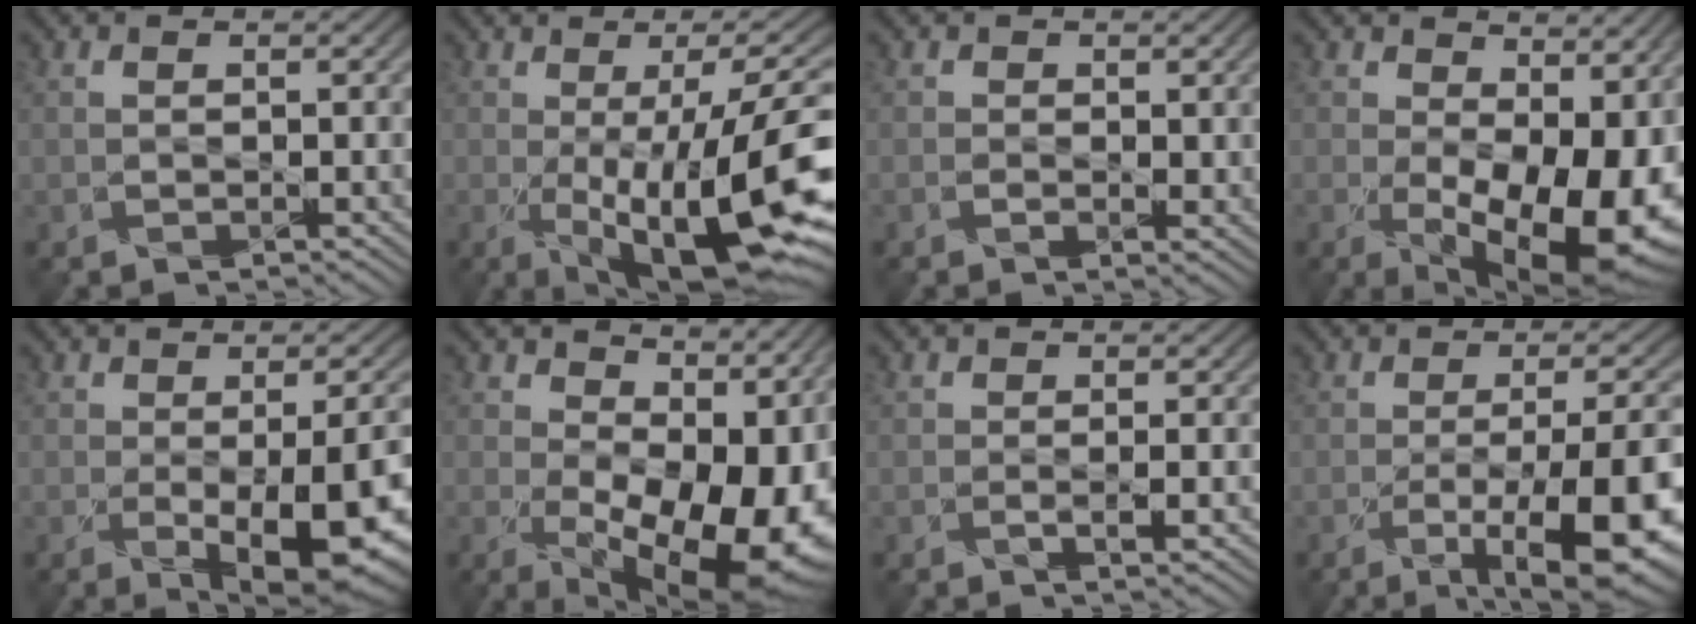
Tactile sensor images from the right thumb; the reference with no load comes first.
{"total": 15.5, "force": [-2.8, 4.8, 14.5], "torque": [-0.207, -0.024, -0.031]}
{"total": 1.1, "force": [0.0, 1.0, 0.6], "torque": [-0.008, -0.010, -0.001]}
{"total": 14.0, "force": [-2.0, 7.9, 11.4], "torque": [-0.170, -0.048, -0.005]}
{"total": 11.5, "force": [-3.7, 5.0, 9.7], "torque": [-0.126, -0.039, -0.034]}
{"total": 15.0, "force": [-0.7, 9.1, 11.9], "torque": [-0.167, -0.052, 0.027]}
{"total": 1.6, "force": [-1.0, 0.4, 1.2], "torque": [-0.018, -0.003, -0.019]}
{"total": 13.7, "force": [-6.0, 3.8, 11.7], "torque": [-0.155, -0.011, -0.087]}